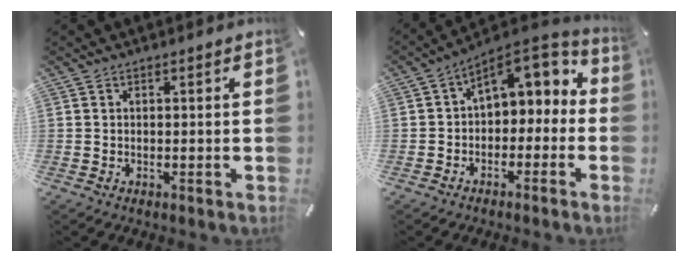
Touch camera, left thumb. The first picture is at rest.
{"total": 8.6, "force": [3.0, 5.9, 5.4], "torque": [-0.079, -0.021, 0.056]}